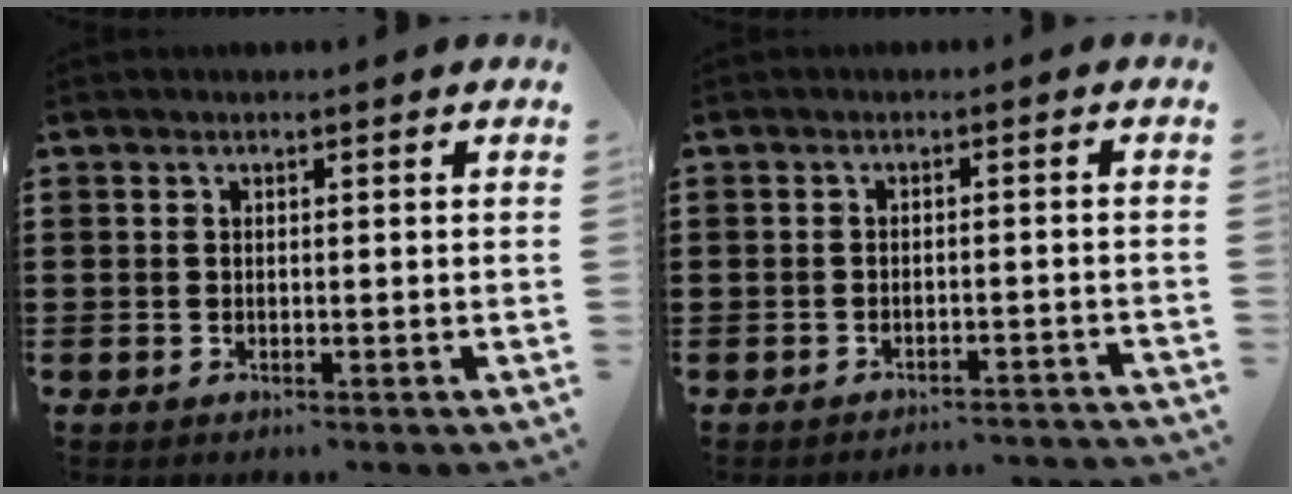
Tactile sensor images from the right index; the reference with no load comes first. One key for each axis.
{"total": 2.6, "fx": -2.6, "fy": -0.1, "fz": -0.1, "tx": -0.004, "ty": -0.002, "tz": -0.055}